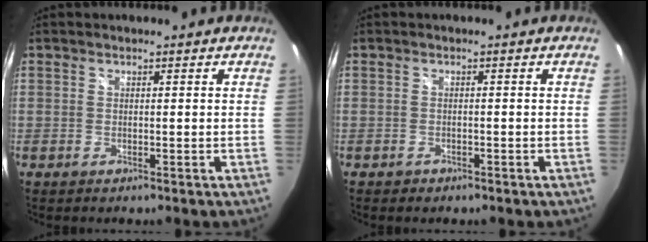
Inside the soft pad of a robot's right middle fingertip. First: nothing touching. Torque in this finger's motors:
{"motor_torque": [-0.47, 0.01, -0.04, -0.01]}